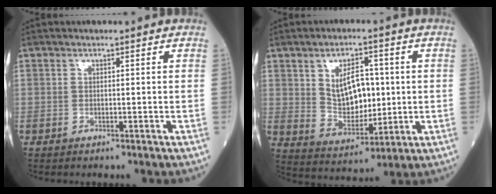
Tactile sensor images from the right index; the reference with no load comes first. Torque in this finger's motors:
{"motor_torque": [0.62, 0.41, 0.25, 0.06]}